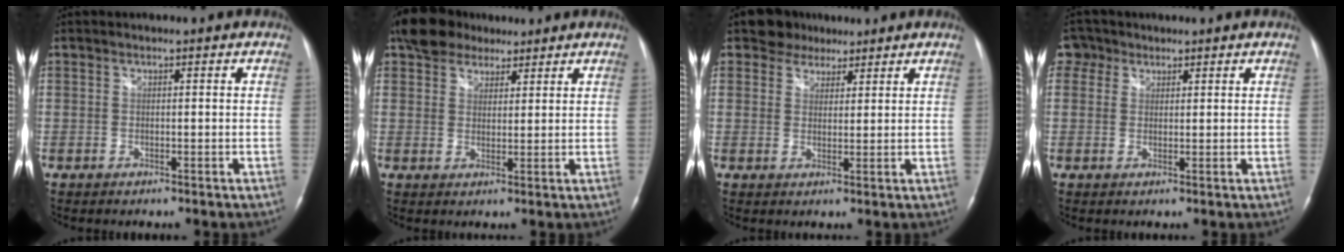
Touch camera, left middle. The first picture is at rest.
{"total": 7.1, "force": [5.4, 4.0, 2.2], "torque": [-0.044, 0.022, 0.098]}
{"total": 4.4, "force": [3.3, 3.0, 0.3], "torque": [-0.007, 0.011, 0.054]}
{"total": 3.0, "force": [1.6, 2.5, 0.3], "torque": [-0.003, 0.010, 0.024]}